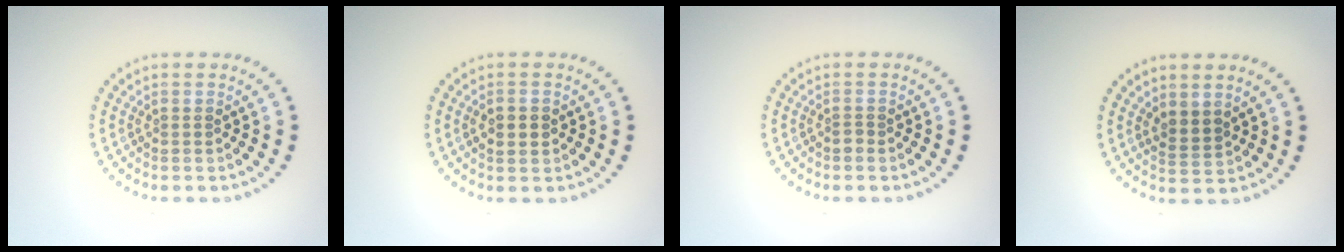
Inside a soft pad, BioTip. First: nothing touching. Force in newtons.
{"total": 2.4, "press": 2.4, "slide": 0.1}
{"total": 0.7, "press": 0.5, "slide": 0.5}
{"total": 1.7, "press": 1.3, "slide": 1.1}